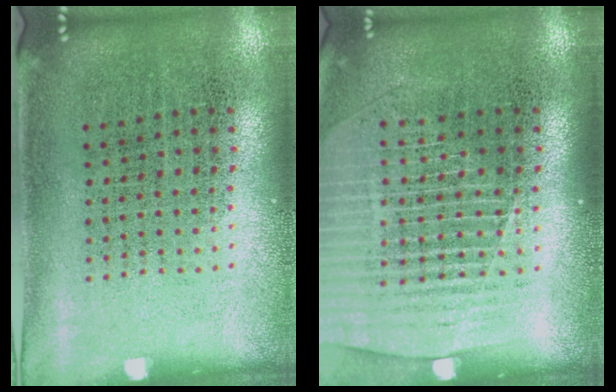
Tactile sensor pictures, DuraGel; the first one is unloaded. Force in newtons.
{"total": 1.5, "press": 1.4, "slide": 0.5}